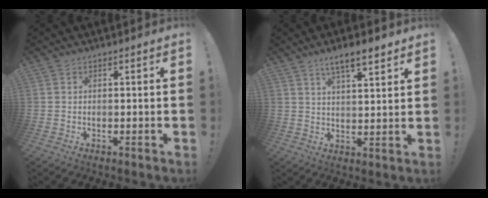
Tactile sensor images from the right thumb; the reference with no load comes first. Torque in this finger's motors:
{"motor_torque": [-0.02, 0.12, 0.66, 0.32, 0.01]}